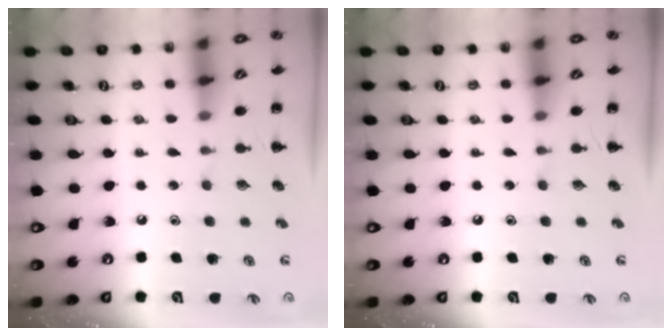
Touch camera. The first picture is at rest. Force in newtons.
{"total": 0.0}